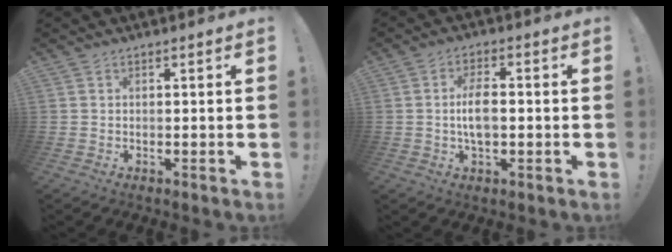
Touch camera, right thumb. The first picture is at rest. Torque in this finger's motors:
{"motor_torque": [0.87, 0.59, 0.47, -0.46, 0.00]}